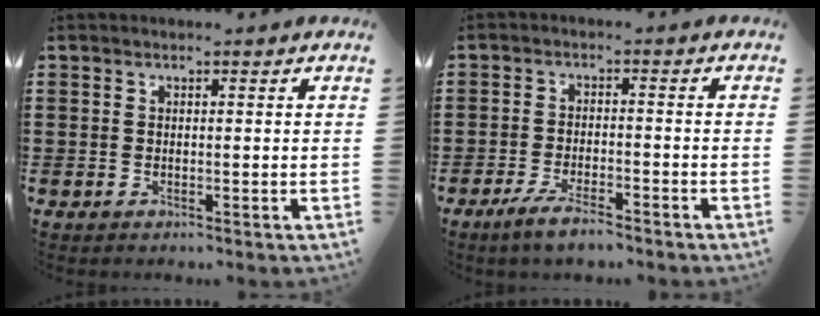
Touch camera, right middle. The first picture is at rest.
{"total": 3.7, "force": [-2.9, 0.5, 2.2], "torque": [-0.049, 0.000, -0.057]}